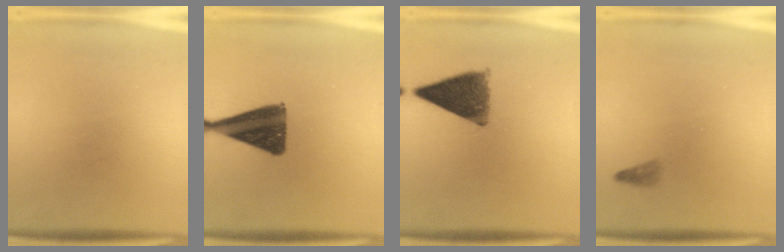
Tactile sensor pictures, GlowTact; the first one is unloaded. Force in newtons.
{"total": 13.2}
{"total": 9.6}
{"total": 0.9}